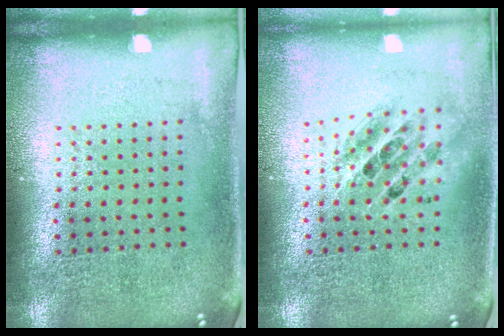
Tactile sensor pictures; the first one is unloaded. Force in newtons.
{"total": 1.6, "press": 1.3, "slide": 0.8}